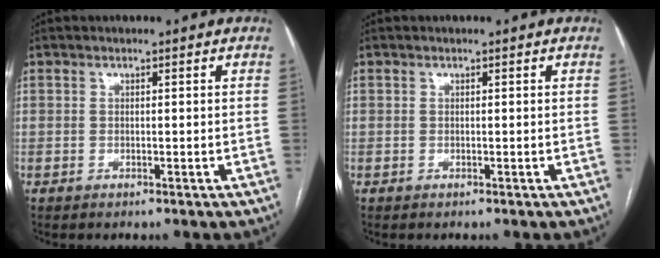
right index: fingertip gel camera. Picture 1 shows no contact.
{"total": 0.0}